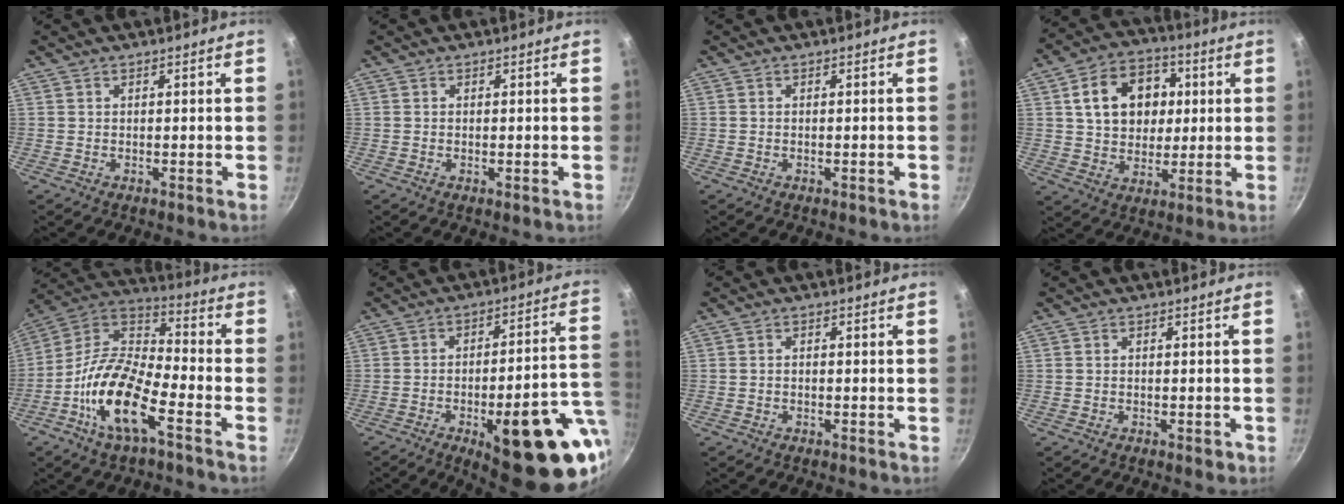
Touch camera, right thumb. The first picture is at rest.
{"total": 0.9, "force": [-0.2, 0.2, 0.8], "torque": [-0.016, -0.001, -0.005]}
{"total": 0.8, "force": [-0.4, 0.1, 0.7], "torque": [-0.015, 0.005, -0.008]}
{"total": 14.7, "force": [3.0, 11.4, 8.9], "torque": [-0.112, 0.013, 0.047]}
{"total": 17.0, "force": [-7.5, 6.4, 13.8], "torque": [-0.260, 0.056, -0.167]}
{"total": 25.4, "force": [-8.3, 8.5, 22.5], "torque": [-0.248, 0.016, -0.103]}
{"total": 0.7, "force": [-0.4, 0.4, 0.5], "torque": [-0.014, 0.008, -0.008]}
{"total": 1.5, "force": [-0.7, 0.7, 1.1], "torque": [-0.017, 0.004, -0.009]}